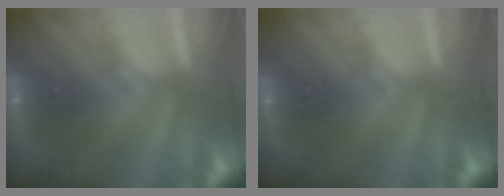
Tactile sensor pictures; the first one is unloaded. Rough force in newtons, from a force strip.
{"total": 0.0}